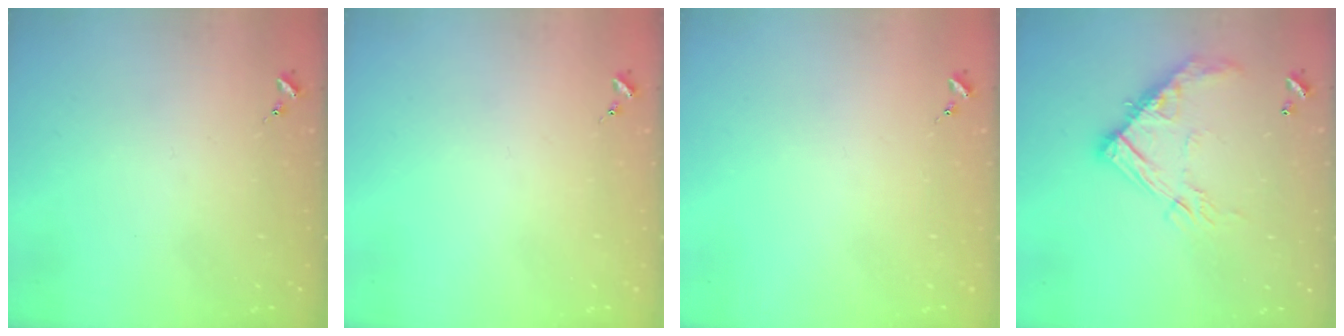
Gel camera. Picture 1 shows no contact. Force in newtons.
{"total": 0.0}
{"total": 0.0}
{"total": 15.6, "press": 15.6, "slide": 1.2}